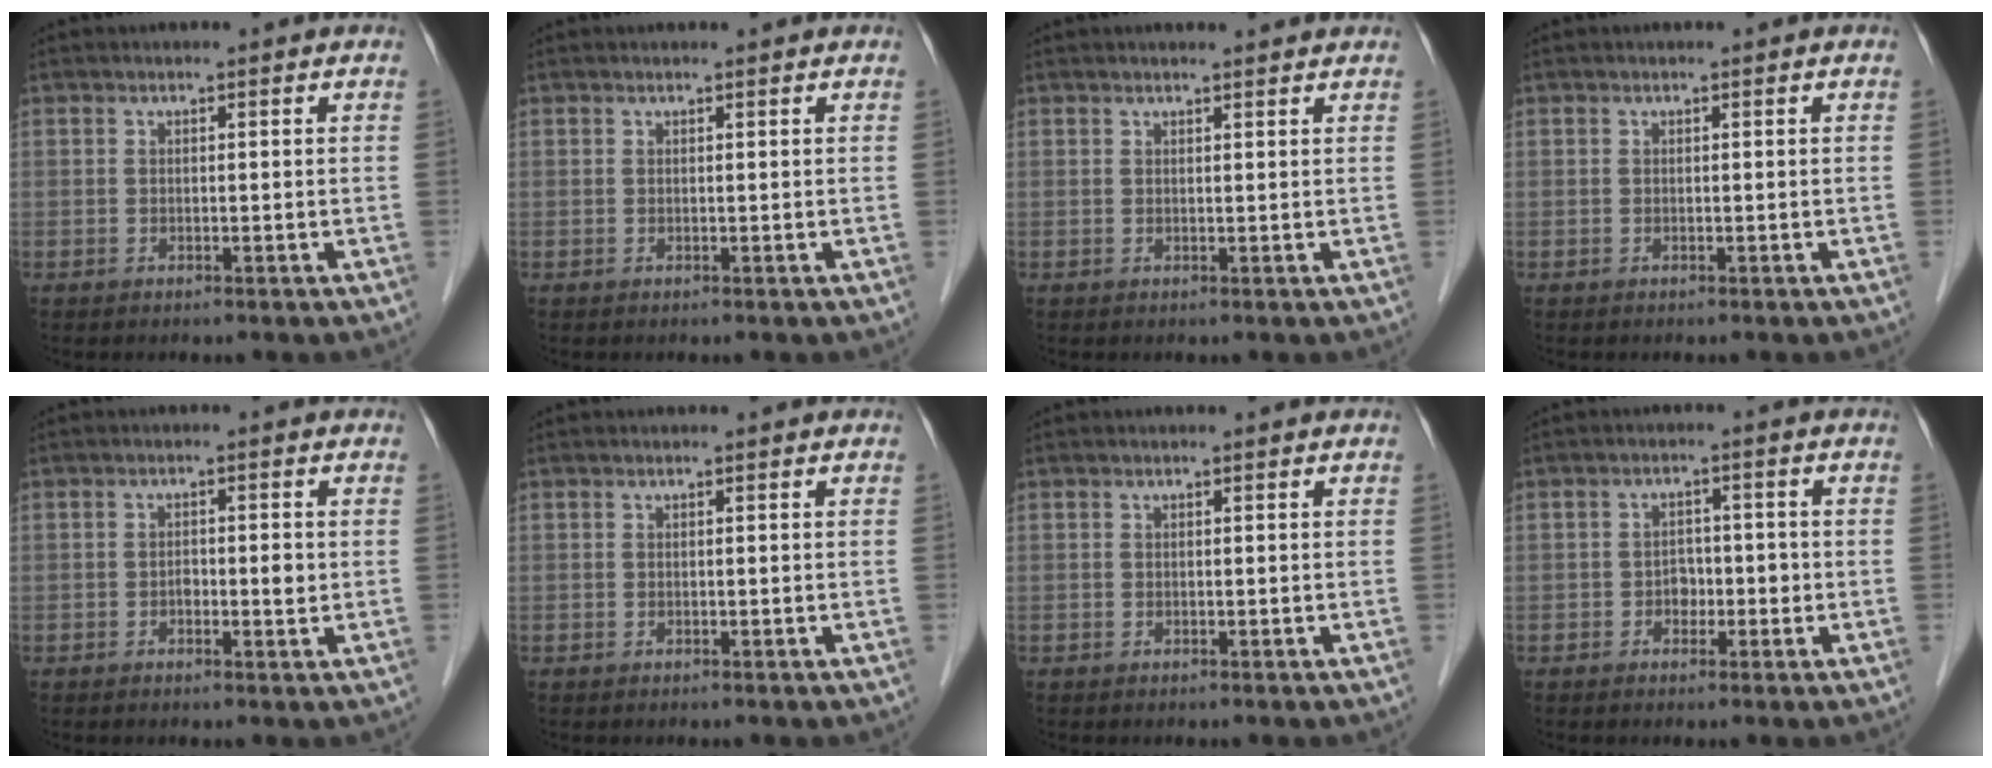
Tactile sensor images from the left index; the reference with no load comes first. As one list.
[{"total": 0.7, "force": [0.7, 0.0, 0.1], "torque": [-0.005, 0.005, 0.010]}, {"total": 3.2, "force": [3.1, 0.2, 0.8], "torque": [-0.014, 0.012, 0.034]}, {"total": 0.0}, {"total": 2.4, "force": [-0.3, 1.0, 2.2], "torque": [-0.035, 0.003, -0.004]}, {"total": 0.0}, {"total": 0.0}, {"total": 2.7, "force": [-0.9, 2.0, 1.6], "torque": [-0.020, 0.010, -0.014]}]